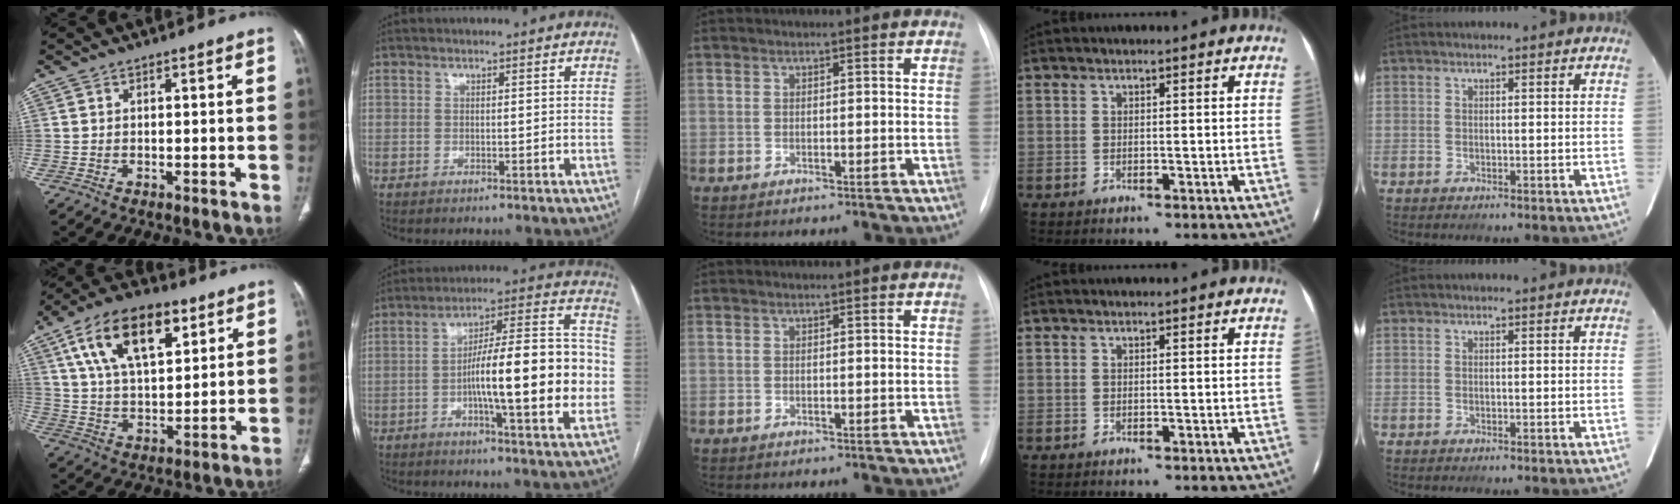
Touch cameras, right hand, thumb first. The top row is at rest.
{"thumb": {"total": 18.1, "force": [8.4, 9.1, 13.2], "torque": [-0.203, -0.017, 0.148]}, "index": {"total": 19.1, "force": [-2.8, 2.9, 18.7], "torque": [-0.279, 0.020, -0.043]}}